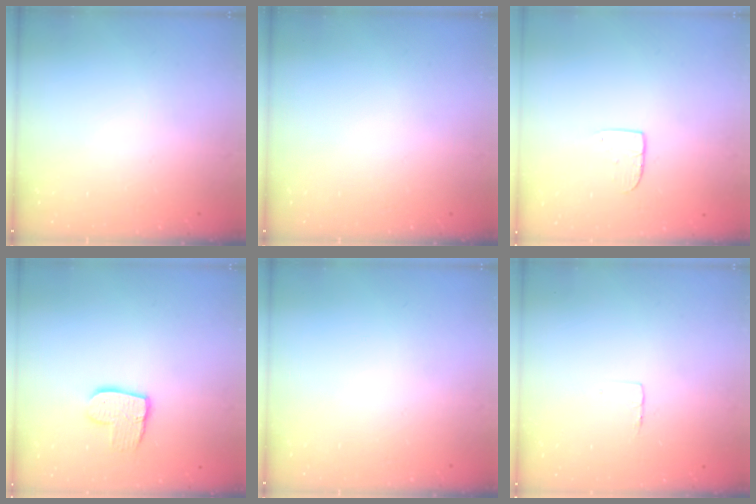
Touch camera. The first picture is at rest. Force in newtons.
{"total": 0.0}
{"total": 5.0, "press": 5.0, "slide": 0.4}
{"total": 9.8, "press": 9.8, "slide": 0.7}
{"total": 0.0}
{"total": 3.0, "press": 3.0, "slide": 0.1}